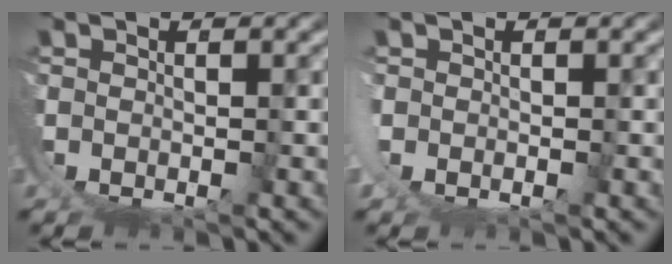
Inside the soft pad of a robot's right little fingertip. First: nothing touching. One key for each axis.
{"total": 0.9, "fx": 0.3, "fy": 0.2, "fz": 0.8, "tx": -0.028, "ty": -0.004, "tz": 0.008}